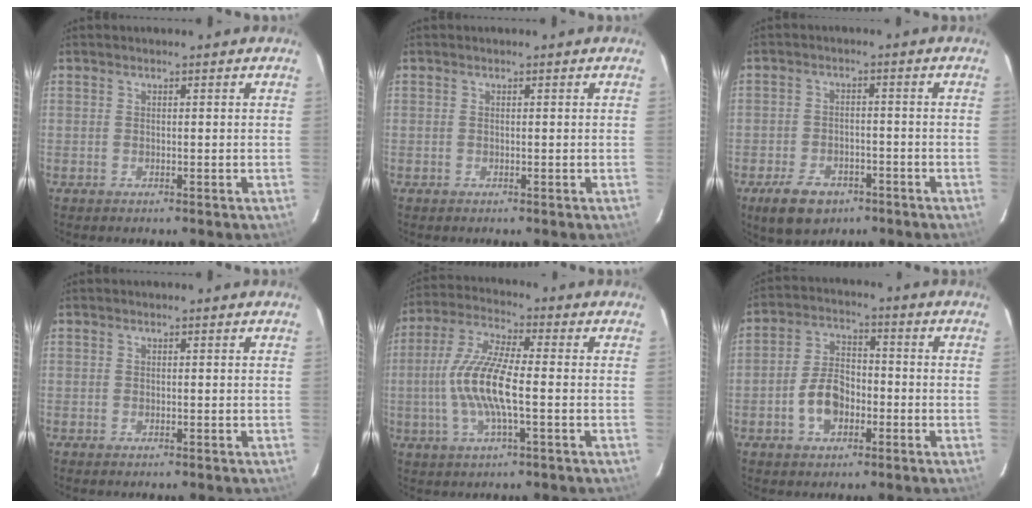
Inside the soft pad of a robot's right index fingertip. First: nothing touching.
{"total": 0.0}
{"total": 8.7, "force": [-5.5, 5.2, 4.3], "torque": [-0.106, -0.002, -0.081]}
{"total": 0.0}
{"total": 12.1, "force": [-1.8, 2.4, 11.7], "torque": [-0.243, 0.001, -0.040]}
{"total": 8.1, "force": [-2.9, 5.1, 5.5], "torque": [-0.108, 0.018, -0.046]}